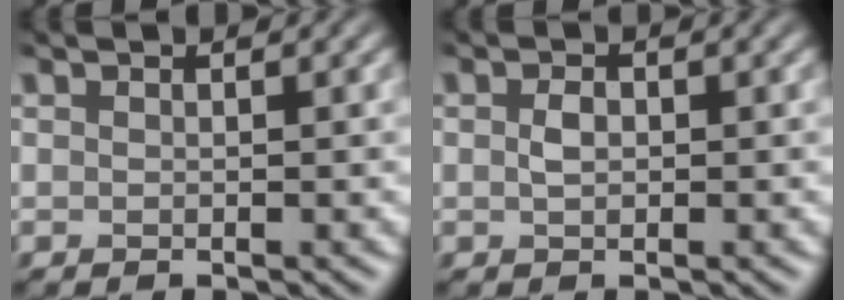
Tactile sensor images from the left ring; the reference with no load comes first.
{"total": 0.9, "force": [-0.6, 0.5, 0.5], "torque": [-0.008, -0.003, -0.013]}